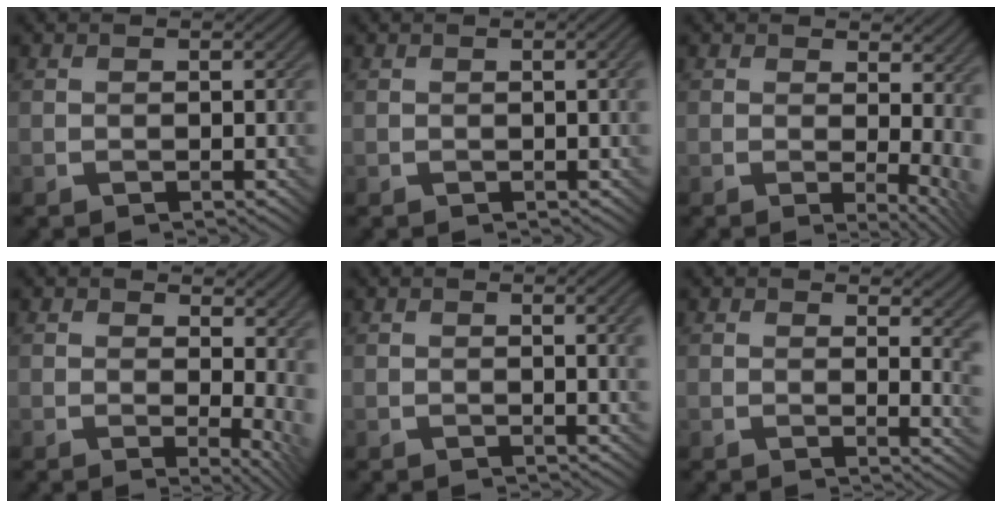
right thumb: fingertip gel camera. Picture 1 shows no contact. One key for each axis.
{"total": 1.5, "fx": 0.1, "fy": 0.1, "fz": 1.5, "tx": -0.021, "ty": 0.003, "tz": 0.001}
{"total": 6.7, "fx": 1.0, "fy": 2.3, "fz": 6.2, "tx": -0.080, "ty": -0.006, "tz": 0.017}
{"total": 7.2, "fx": 1.3, "fy": 2.9, "fz": 6.5, "tx": -0.084, "ty": -0.005, "tz": 0.023}
{"total": 3.0, "fx": 0.5, "fy": 0.5, "fz": 2.9, "tx": -0.039, "ty": 0.006, "tz": 0.007}
{"total": 4.8, "fx": 1.9, "fy": 1.5, "fz": 4.2, "tx": -0.058, "ty": -0.004, "tz": 0.032}